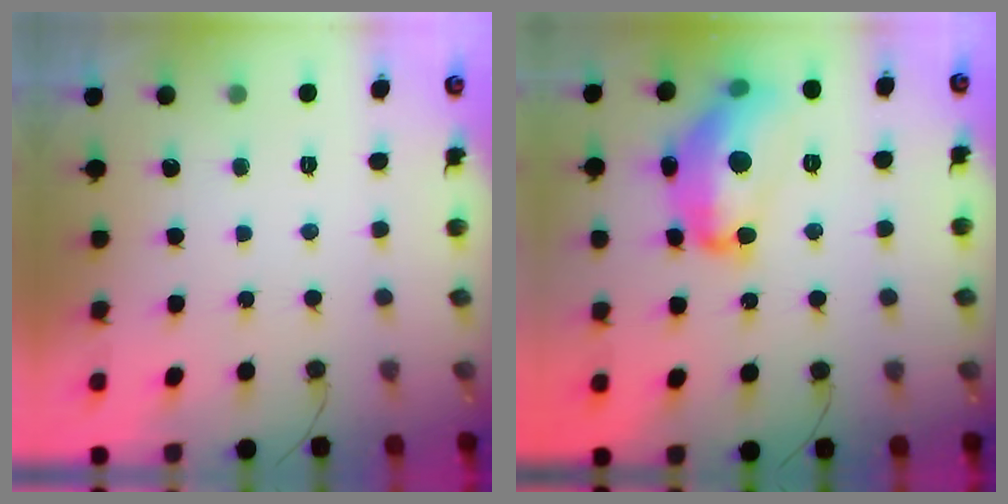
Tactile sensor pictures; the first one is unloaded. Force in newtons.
{"total": 18.4, "press": 18.4, "slide": 1.2}